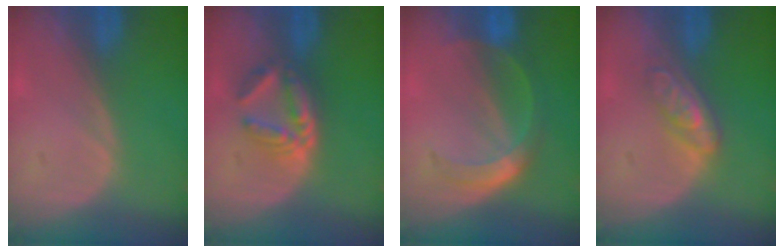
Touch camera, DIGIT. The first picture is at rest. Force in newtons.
{"total": 6.1, "press": 5.2, "slide": 3.0}
{"total": 5.9, "press": 5.1, "slide": 2.9}
{"total": 4.8, "press": 4.3, "slide": 2.1}